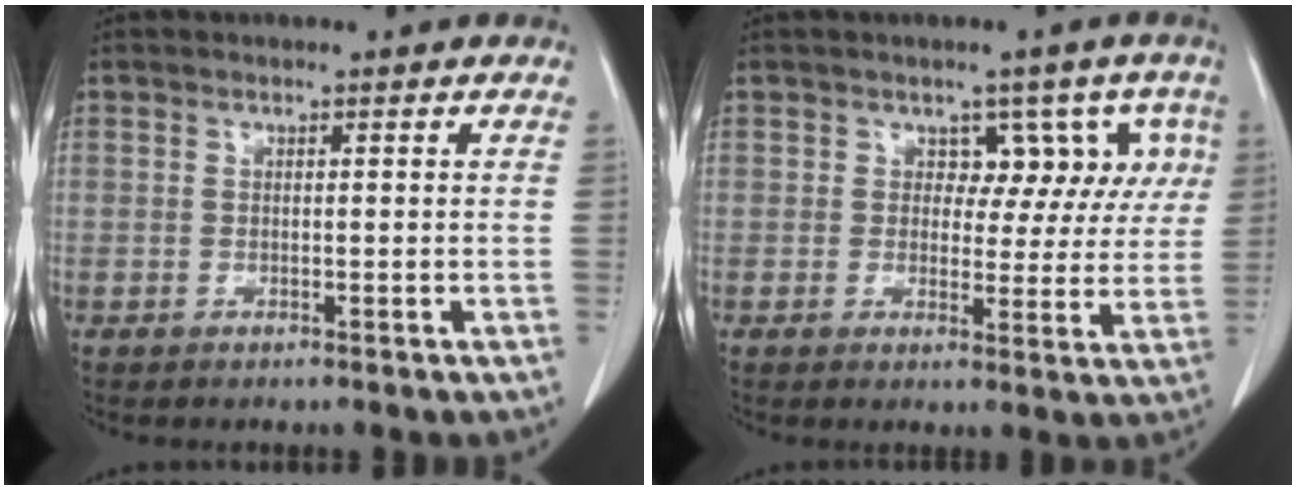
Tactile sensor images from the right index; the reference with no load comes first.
{"total": 6.1, "force": [2.4, 4.5, 3.3], "torque": [-0.011, 0.016, 0.025]}